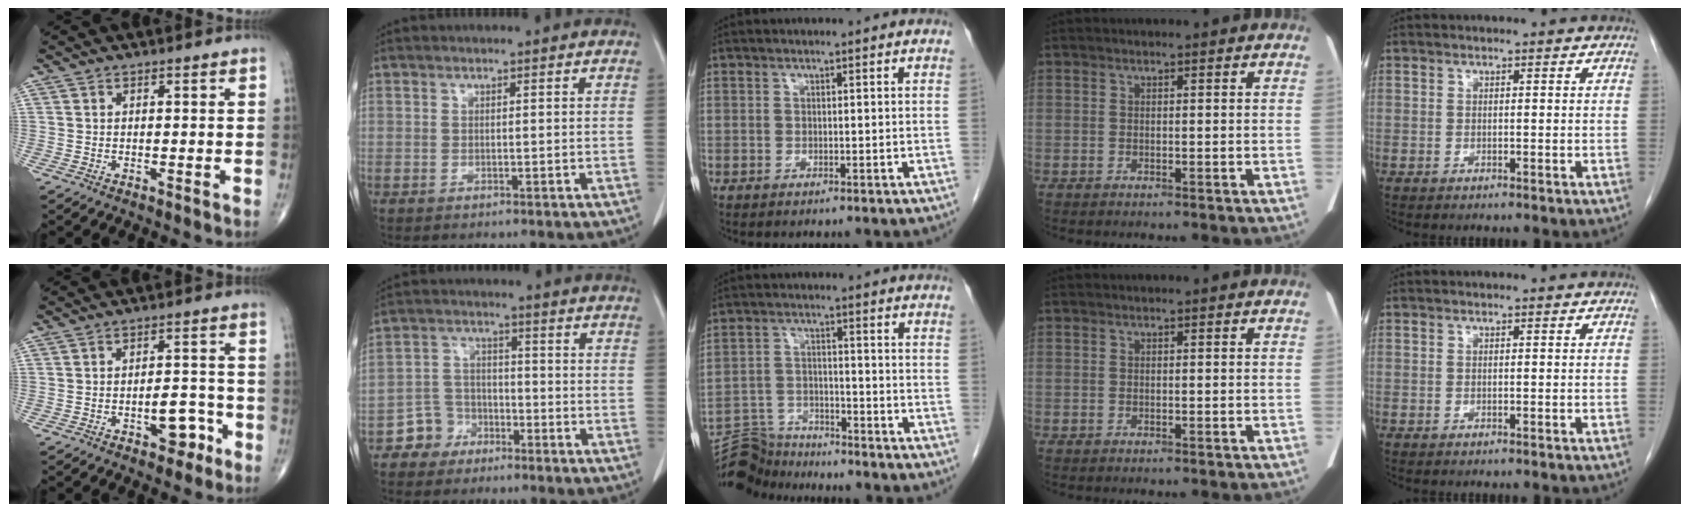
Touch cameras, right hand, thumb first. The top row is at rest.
{"thumb": {"total": 6.0, "force": [-2.9, 3.2, 4.1], "torque": [-0.036, 0.030, -0.040]}, "index": {"total": 5.1, "force": [-3.4, 3.8, 0.2], "torque": [0.003, 0.016, -0.062]}, "middle": {"total": 9.5, "force": [-9.3, 1.4, -0.7], "torque": [0.007, 0.031, -0.171]}}